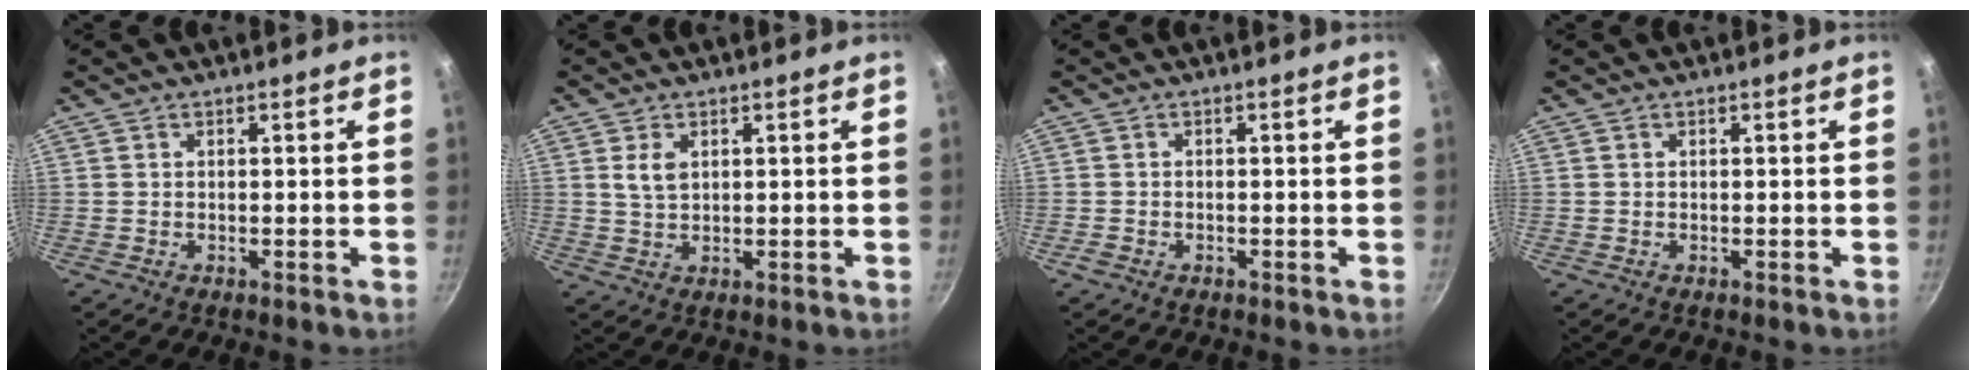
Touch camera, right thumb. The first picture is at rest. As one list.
[{"total": 3.4, "force": [1.2, 2.1, 2.5], "torque": [-0.043, -0.006, 0.025]}, {"total": 1.3, "force": [-0.8, 0.8, 0.6], "torque": [-0.015, 0.004, -0.014]}, {"total": 0.0}]